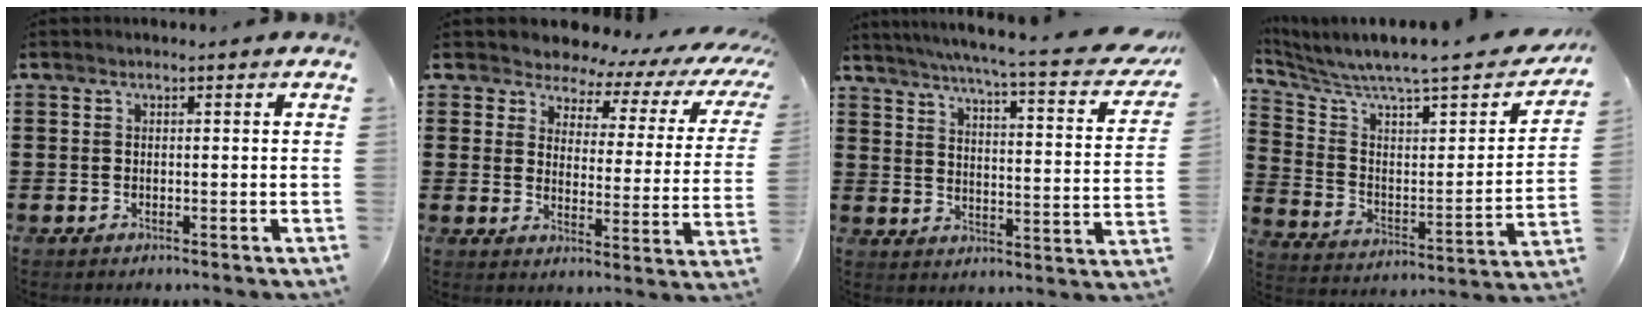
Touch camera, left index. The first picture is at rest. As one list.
[{"total": 4.6, "force": [4.1, 1.9, 0.7], "torque": [-0.037, -0.031, 0.064]}, {"total": 5.8, "force": [4.7, -0.5, 3.3], "torque": [-0.077, -0.043, 0.073]}, {"total": 5.7, "force": [4.7, 0.5, 3.1], "torque": [-0.085, -0.045, 0.073]}]